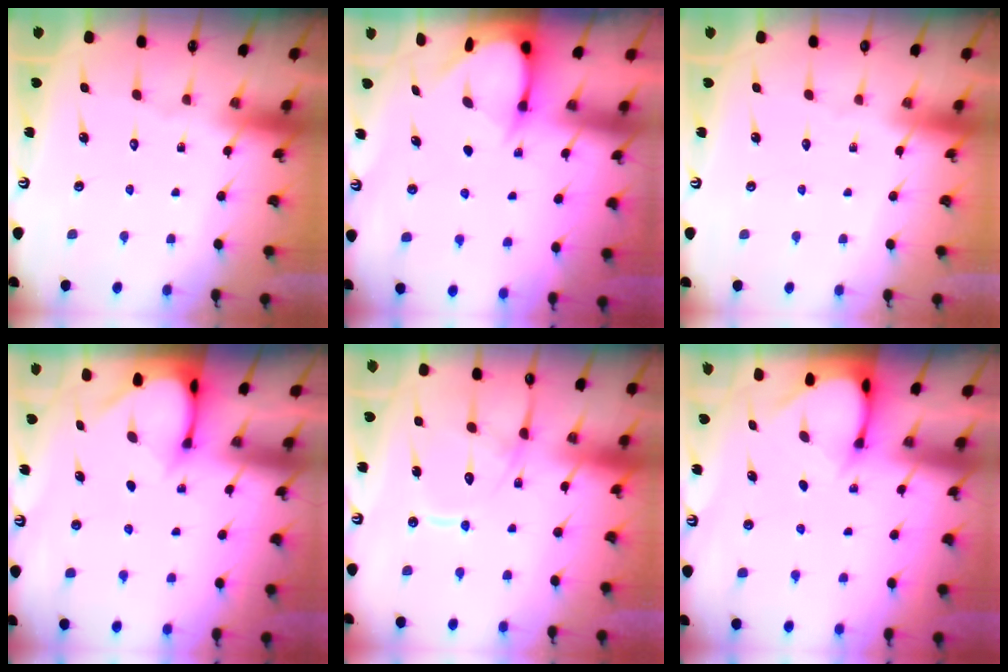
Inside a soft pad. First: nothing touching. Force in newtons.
{"total": 3.7, "press": 3.7, "slide": 0.4}
{"total": 0.0}
{"total": 2.9, "press": 2.9, "slide": 0.3}
{"total": 13.2, "press": 13.2, "slide": 1.2}
{"total": 3.1, "press": 3.1, "slide": 0.2}